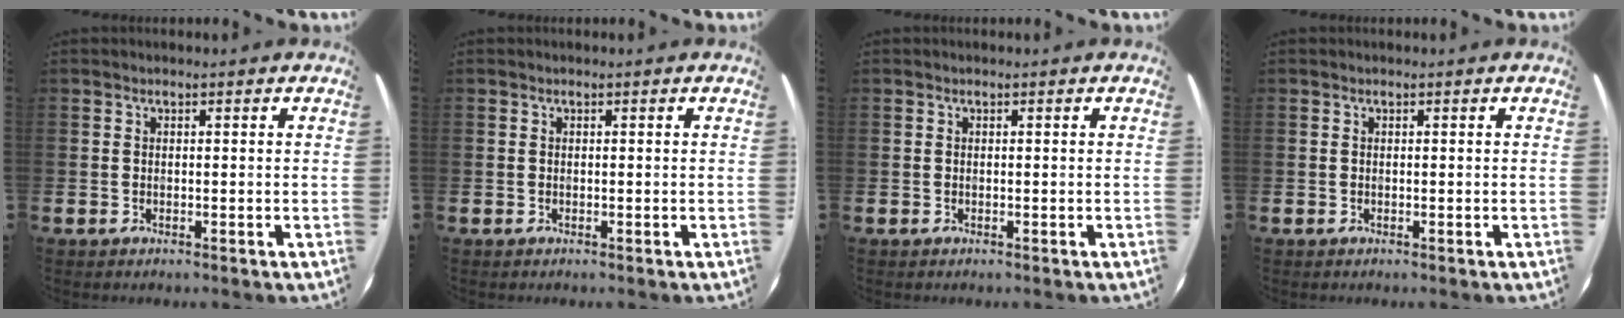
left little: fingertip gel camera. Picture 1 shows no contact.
{"total": 0.0}
{"total": 0.0}
{"total": 0.0}